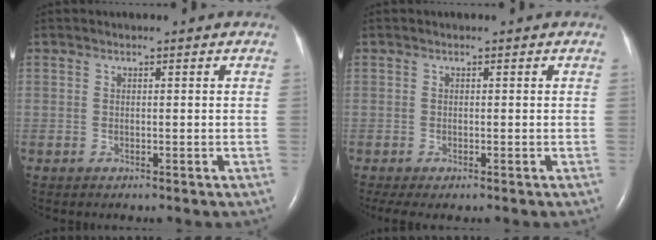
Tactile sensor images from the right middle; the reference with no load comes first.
{"total": 3.2, "force": [-2.3, 0.9, 1.9], "torque": [-0.034, -0.013, -0.034]}